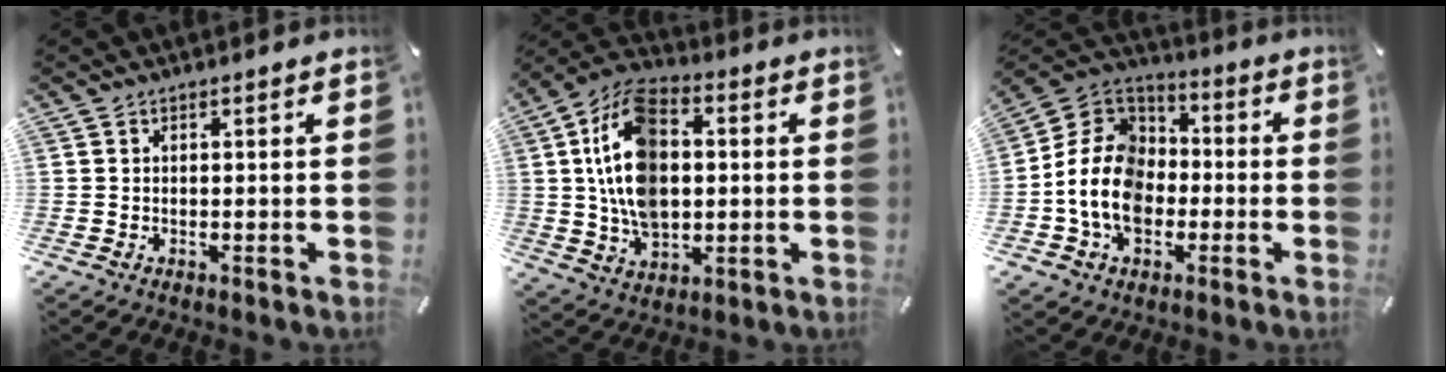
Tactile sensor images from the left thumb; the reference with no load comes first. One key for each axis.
{"total": 16.5, "fx": 1.1, "fy": 11.2, "fz": 12.1, "tx": -0.266, "ty": 0.010, "tz": 0.020}
{"total": 14.5, "fx": -4.0, "fy": 11.6, "fz": 7.7, "tx": -0.178, "ty": 0.025, "tz": -0.075}